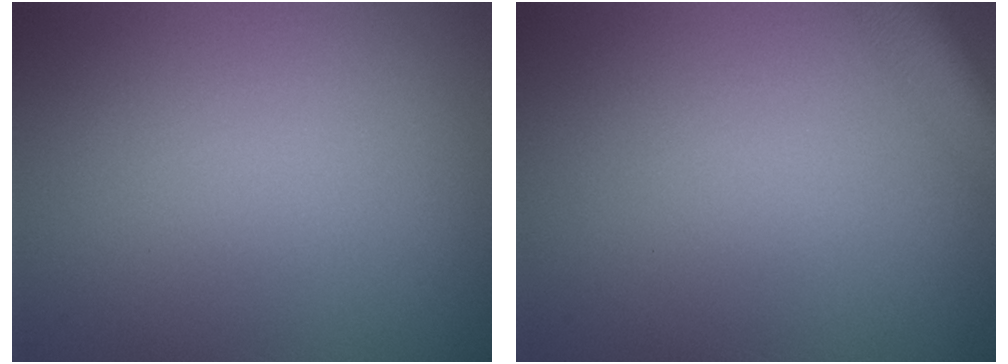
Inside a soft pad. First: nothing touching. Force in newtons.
{"total": 4.9, "press": 4.8, "slide": 0.4}